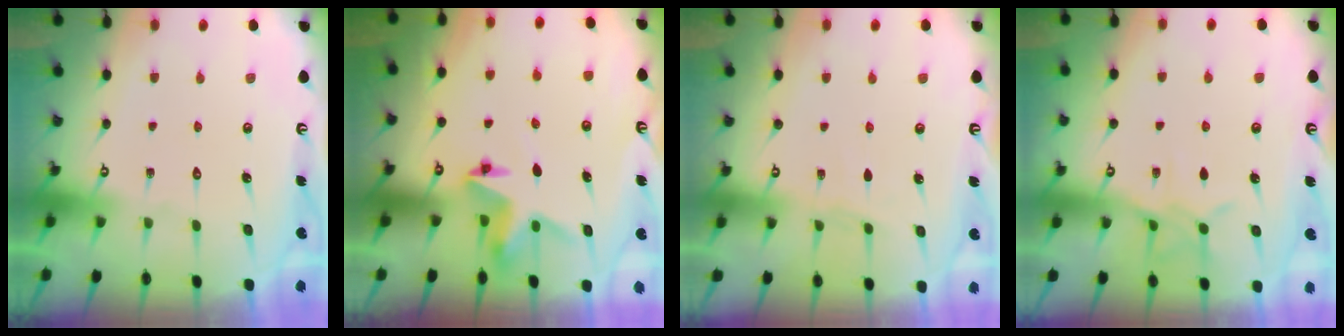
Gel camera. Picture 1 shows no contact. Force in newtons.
{"total": 4.3, "press": 4.3, "slide": 0.1}
{"total": 2.4, "press": 2.4, "slide": 0.3}
{"total": 8.5, "press": 8.5, "slide": 0.6}